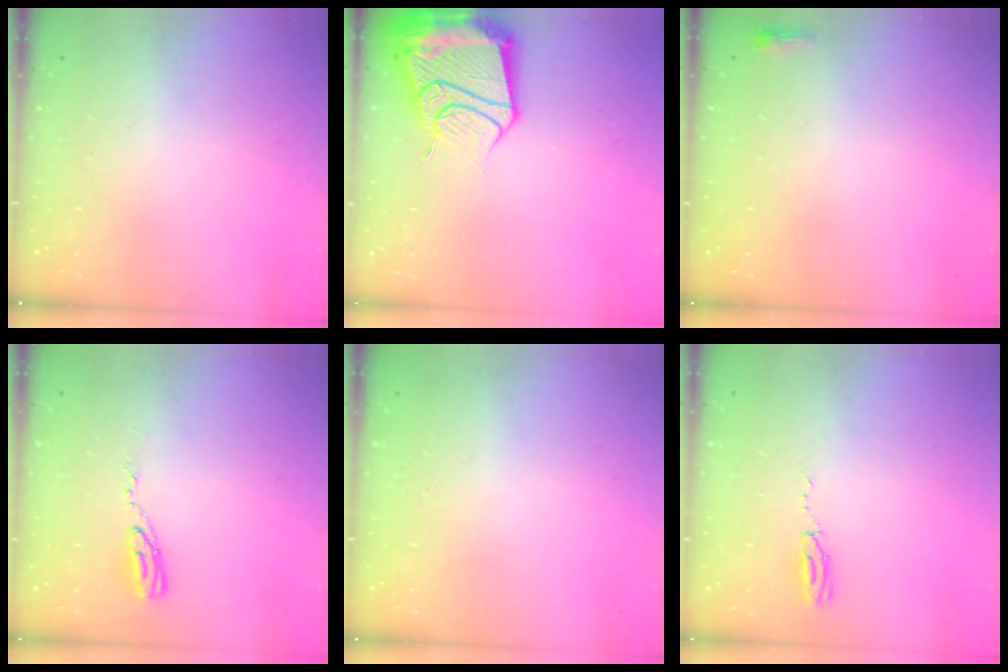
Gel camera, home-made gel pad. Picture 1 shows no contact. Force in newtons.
{"total": 20.6, "press": 20.5, "slide": 2.3}
{"total": 2.6, "press": 2.5, "slide": 0.6}
{"total": 5.1, "press": 5.1, "slide": 0.3}
{"total": 0.0}
{"total": 3.5, "press": 2.8, "slide": 2.2}